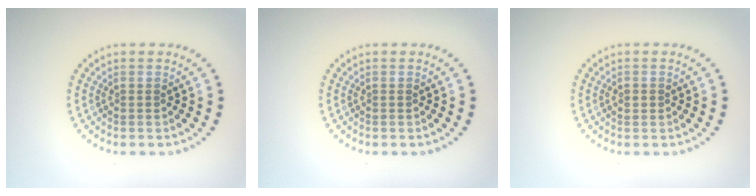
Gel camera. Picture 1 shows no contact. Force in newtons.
{"total": 0.0}
{"total": 1.0, "press": 1.0, "slide": 0.1}